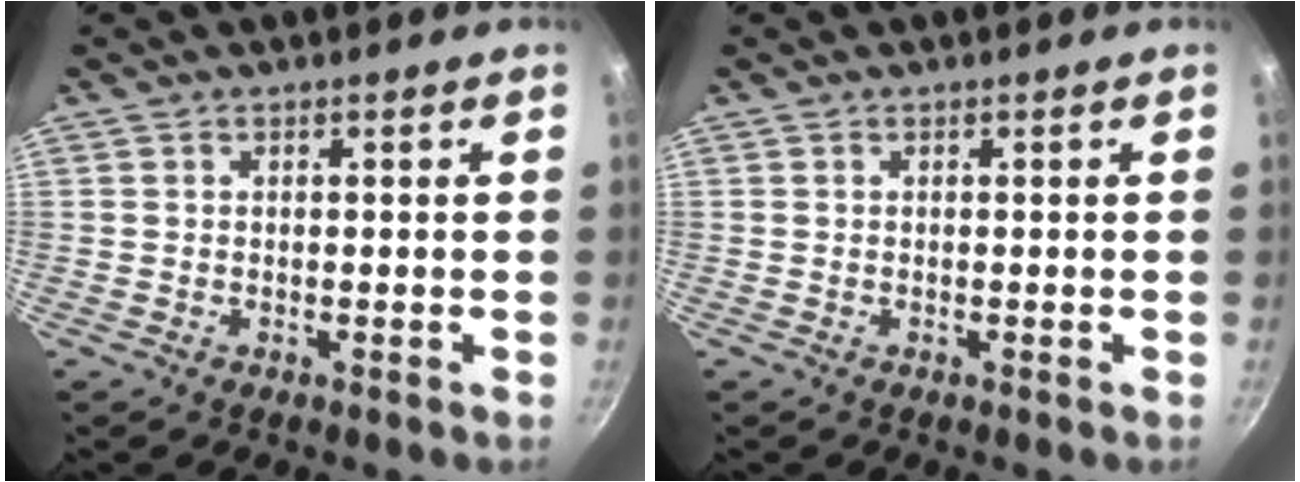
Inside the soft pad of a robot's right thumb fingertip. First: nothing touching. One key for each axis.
{"total": 0.0}